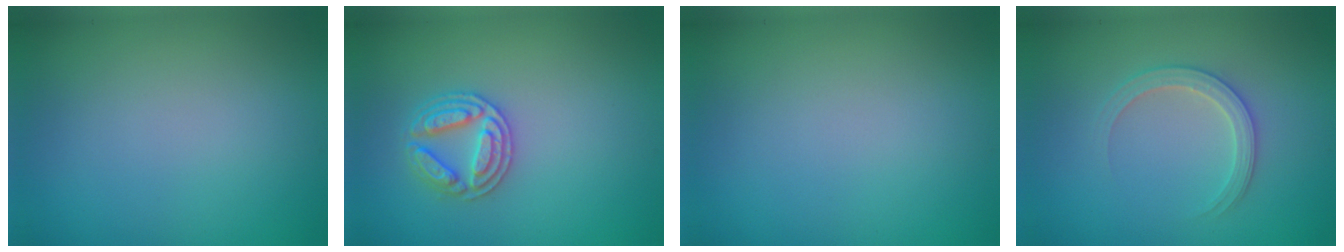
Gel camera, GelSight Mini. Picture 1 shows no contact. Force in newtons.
{"total": 3.0, "press": 3.0, "slide": 0.4}
{"total": 0.0}
{"total": 2.5, "press": 2.5, "slide": 0.3}